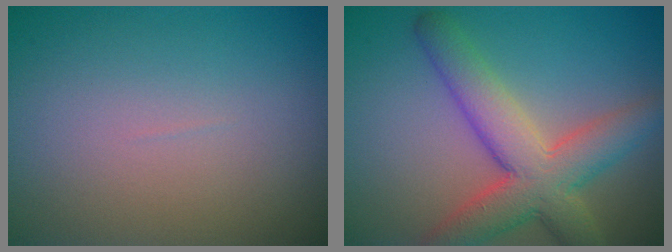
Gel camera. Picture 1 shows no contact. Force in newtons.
{"total": 7.1, "press": 7.1, "slide": 0.4}